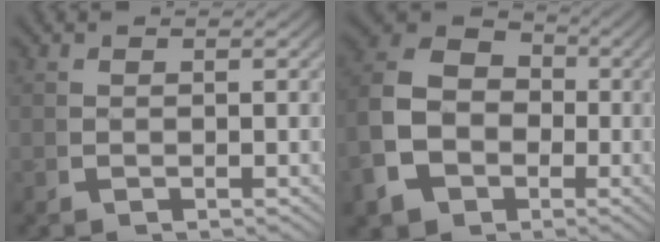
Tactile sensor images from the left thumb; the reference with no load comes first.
{"total": 14.0, "force": [0.4, 11.7, 7.7], "torque": [-0.178, -0.020, 0.009]}